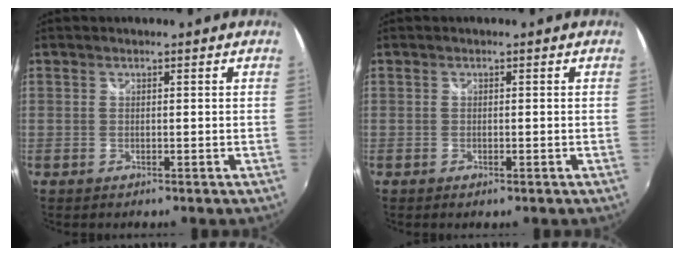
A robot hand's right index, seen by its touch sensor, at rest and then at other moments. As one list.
[{"total": 0.7, "force": [-0.4, 0.4, 0.4], "torque": [-0.008, -0.002, -0.007]}]